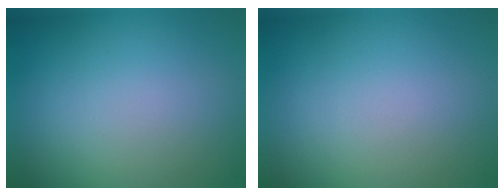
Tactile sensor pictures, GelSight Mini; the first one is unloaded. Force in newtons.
{"total": 0.0}